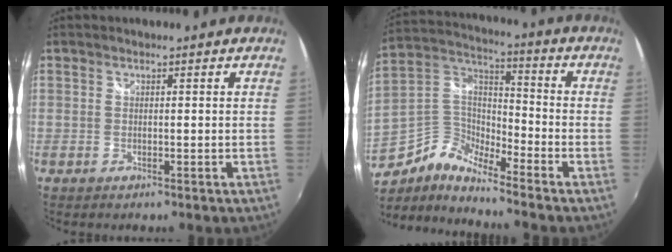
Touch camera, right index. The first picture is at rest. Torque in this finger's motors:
{"motor_torque": [0.23, -0.20, -0.03, -0.03]}